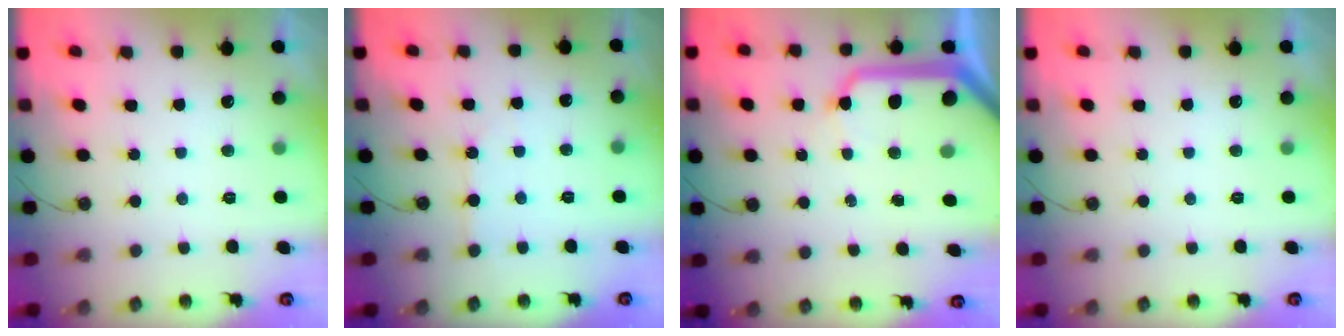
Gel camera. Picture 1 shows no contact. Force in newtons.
{"total": 2.7, "press": 2.7, "slide": 0.5}
{"total": 15.6, "press": 15.4, "slide": 2.2}
{"total": 0.0}